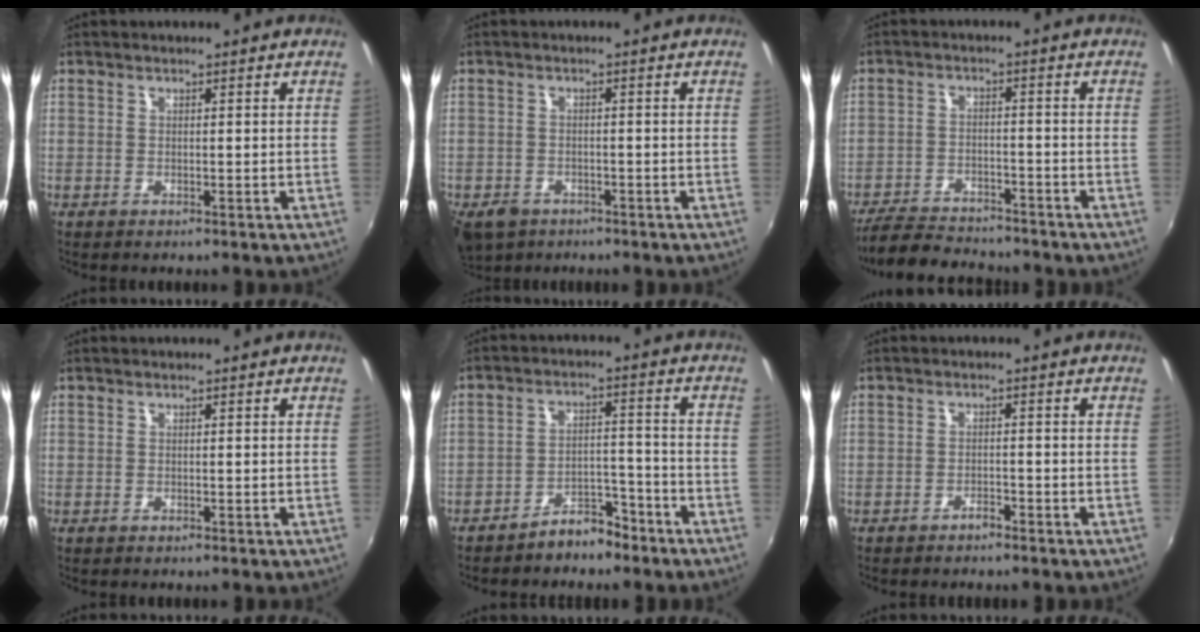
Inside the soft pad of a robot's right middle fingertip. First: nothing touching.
{"total": 6.3, "force": [-4.0, 4.1, 2.6], "torque": [-0.067, -0.011, -0.064]}
{"total": 11.1, "force": [-10.0, 2.9, 3.7], "torque": [-0.107, -0.011, -0.160]}
{"total": 0.0}
{"total": 6.3, "force": [-5.4, 2.5, 2.1], "torque": [-0.045, 0.023, -0.078]}
{"total": 1.8, "force": [-1.7, 0.4, 0.5], "torque": [-0.017, -0.001, -0.029]}